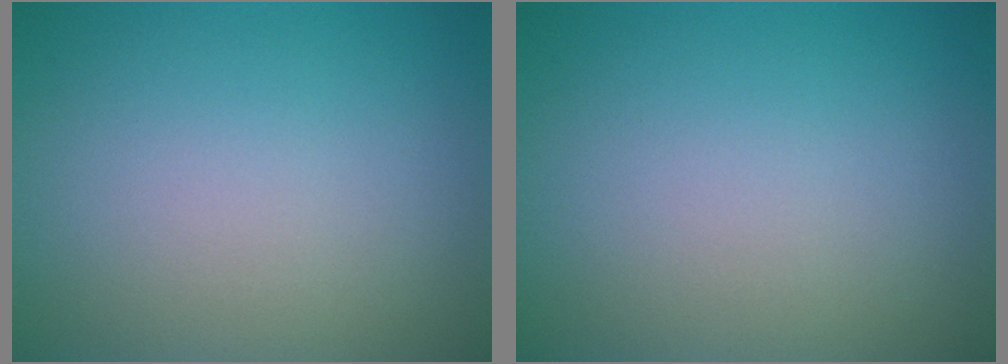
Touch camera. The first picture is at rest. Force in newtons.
{"total": 0.0}